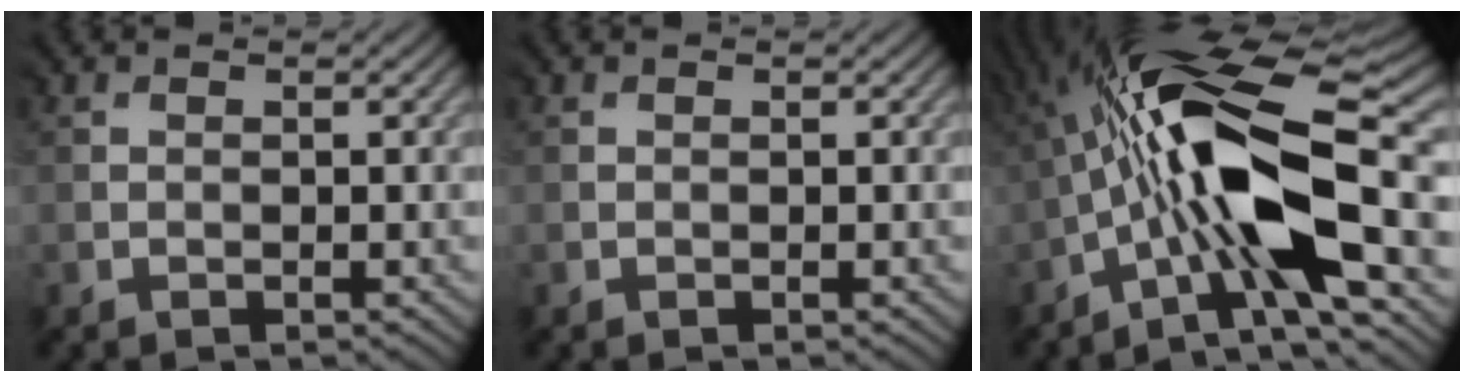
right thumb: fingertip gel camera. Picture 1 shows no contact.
{"total": 0.0}
{"total": 16.8, "force": [-2.8, 5.1, 15.7], "torque": [-0.288, 0.015, -0.062]}